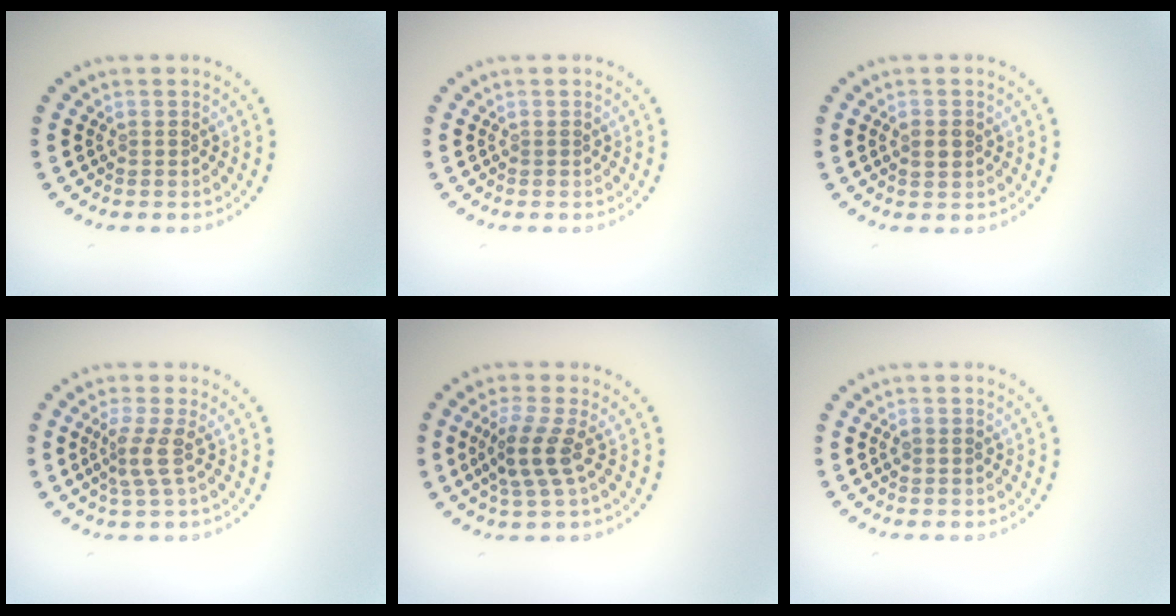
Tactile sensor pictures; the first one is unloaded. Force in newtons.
{"total": 0.0}
{"total": 1.2, "press": 1.2, "slide": 0.2}
{"total": 2.3, "press": 1.6, "slide": 1.7}
{"total": 3.4, "press": 2.9, "slide": 1.9}
{"total": 0.9, "press": 0.9, "slide": 0.1}